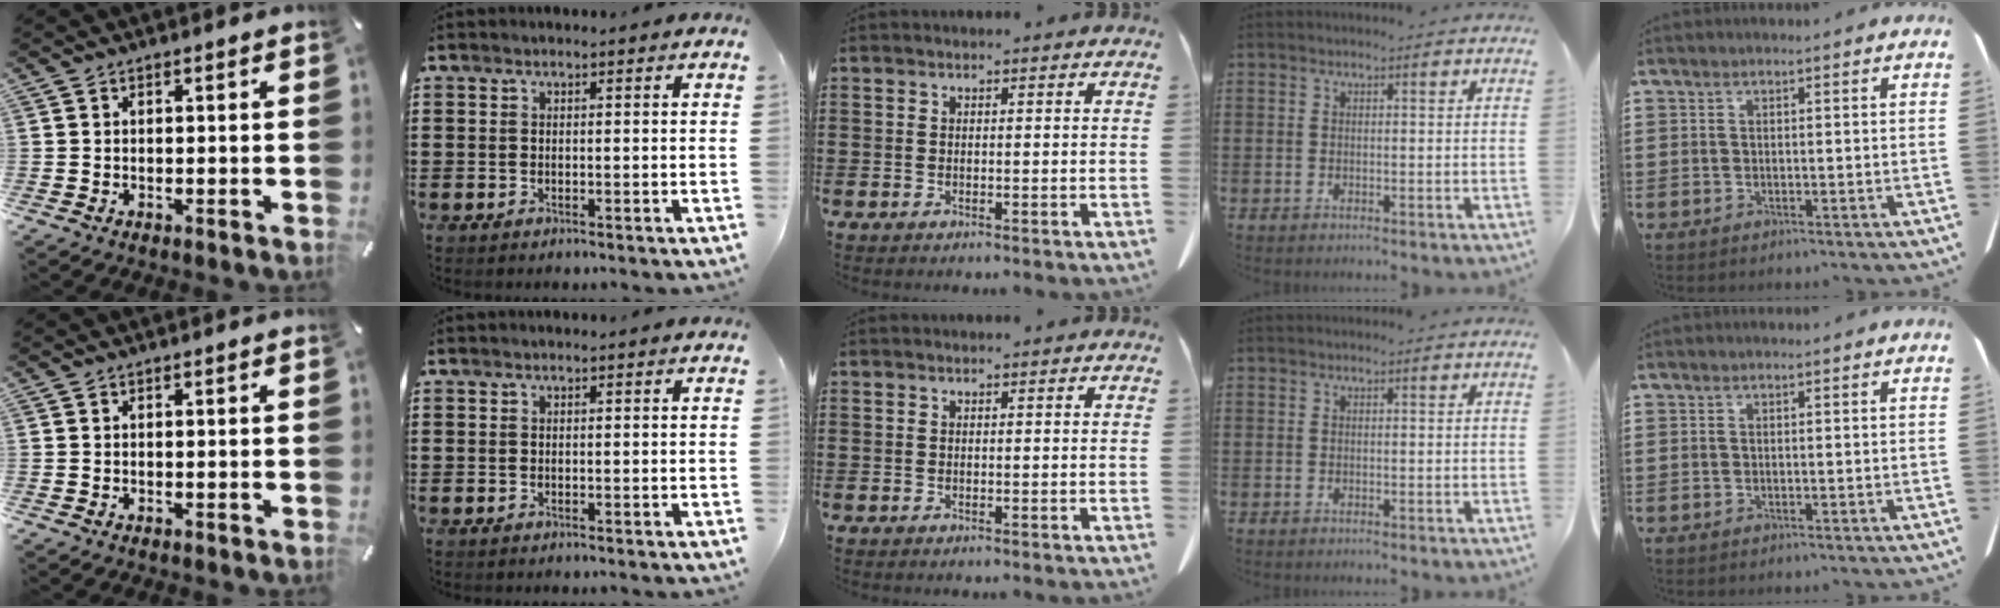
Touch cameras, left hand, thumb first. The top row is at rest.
{}